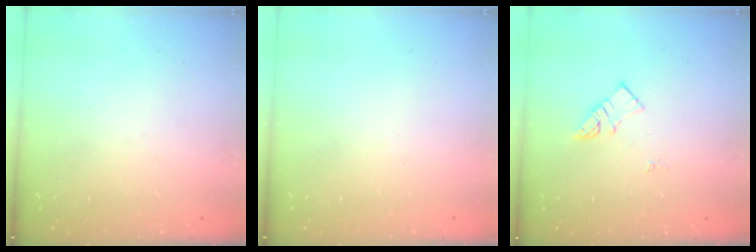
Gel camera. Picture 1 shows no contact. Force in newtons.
{"total": 1.5, "press": 1.5, "slide": 0.1}
{"total": 5.7, "press": 5.7, "slide": 0.5}